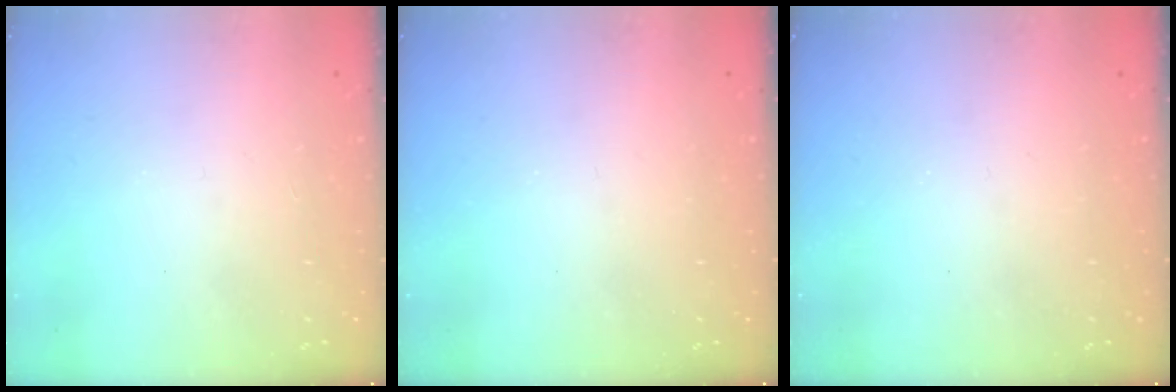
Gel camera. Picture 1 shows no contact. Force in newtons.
{"total": 0.0}
{"total": 0.0}